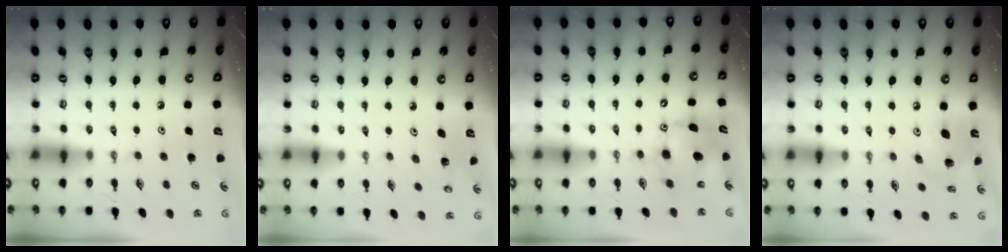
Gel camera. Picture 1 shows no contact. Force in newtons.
{"total": 1.7, "press": 1.7, "slide": 0.1}
{"total": 9.1, "press": 9.1, "slide": 0.8}
{"total": 10.4, "press": 10.2, "slide": 1.8}